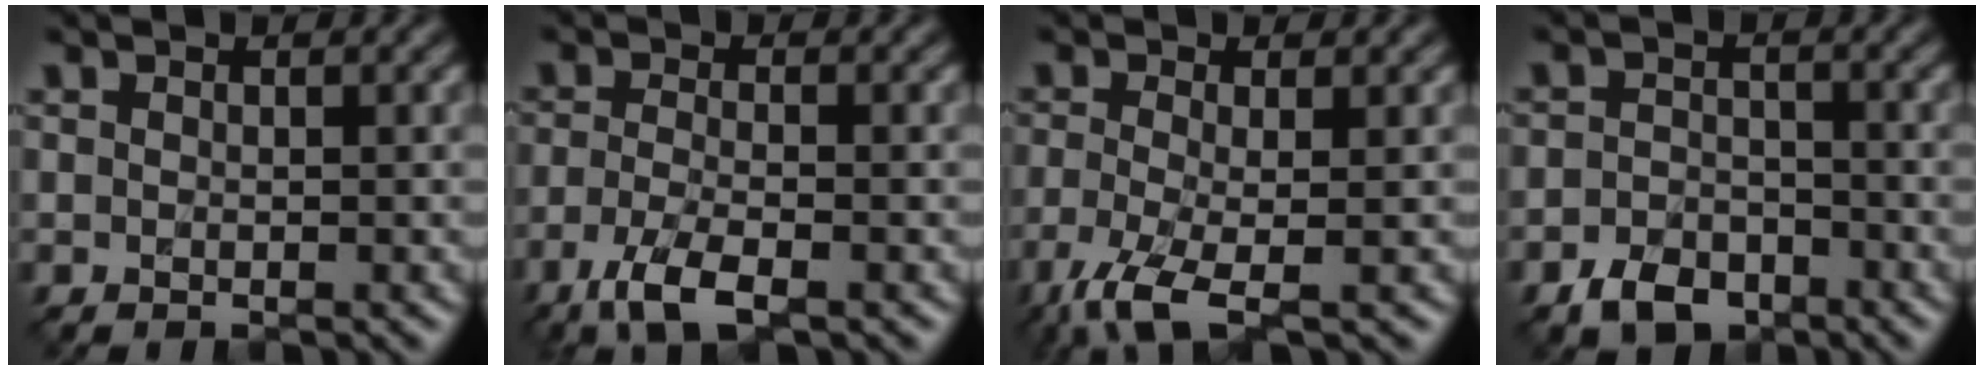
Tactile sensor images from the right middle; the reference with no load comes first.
{"total": 3.8, "force": [-2.5, 0.9, 2.8], "torque": [-0.068, 0.000, -0.055]}
{"total": 4.3, "force": [-2.4, 0.9, 3.5], "torque": [-0.082, -0.006, -0.056]}
{"total": 3.1, "force": [-2.3, 1.8, 0.9], "torque": [-0.021, 0.006, -0.049]}